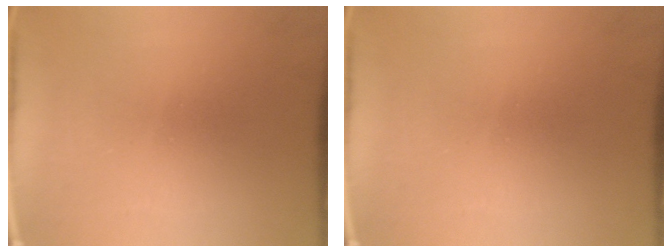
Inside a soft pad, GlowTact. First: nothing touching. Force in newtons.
{"total": 0.0}